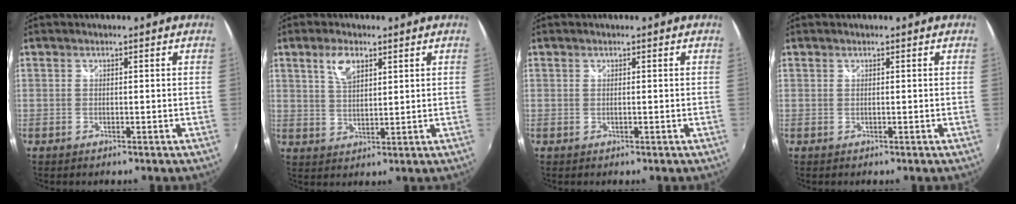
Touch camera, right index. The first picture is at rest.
{"total": 5.3, "force": [2.8, 2.5, 3.7], "torque": [-0.066, 0.007, 0.052]}
{"total": 0.0}
{"total": 0.0}